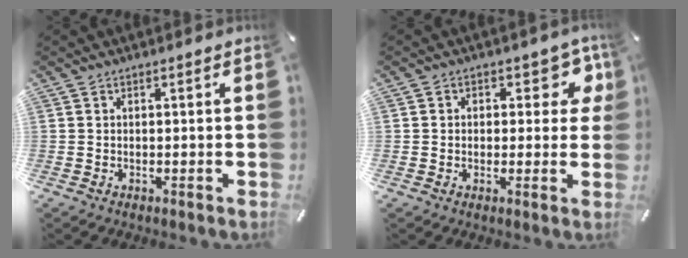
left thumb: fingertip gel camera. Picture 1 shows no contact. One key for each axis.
{"total": 7.4, "fx": 2.6, "fy": 5.1, "fz": 4.7, "tx": -0.042, "ty": -0.009, "tz": 0.039}